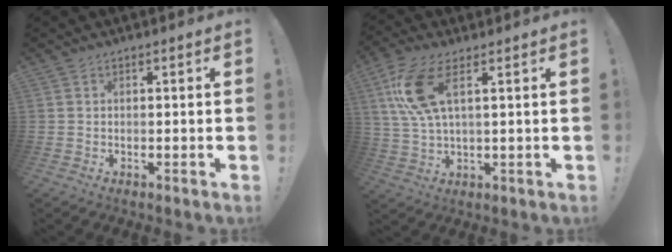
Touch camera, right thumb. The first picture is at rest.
{"total": 11.8, "force": [4.5, 4.4, 9.9], "torque": [-0.198, -0.010, 0.083]}